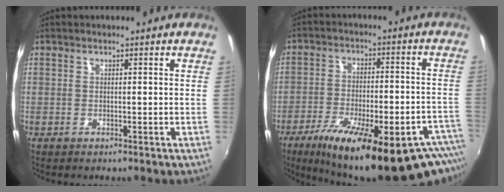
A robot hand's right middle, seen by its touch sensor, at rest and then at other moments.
{"total": 26.2, "force": [-17.8, 6.8, 18.0], "torque": [-0.295, -0.055, -0.252]}